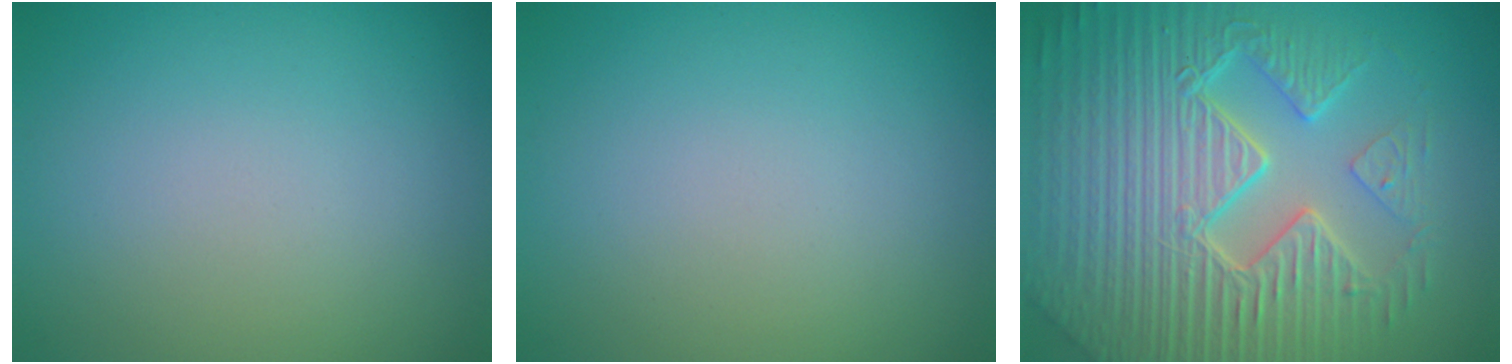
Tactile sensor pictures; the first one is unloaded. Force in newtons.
{"total": 0.0}
{"total": 9.5, "press": 6.8, "slide": 6.7}